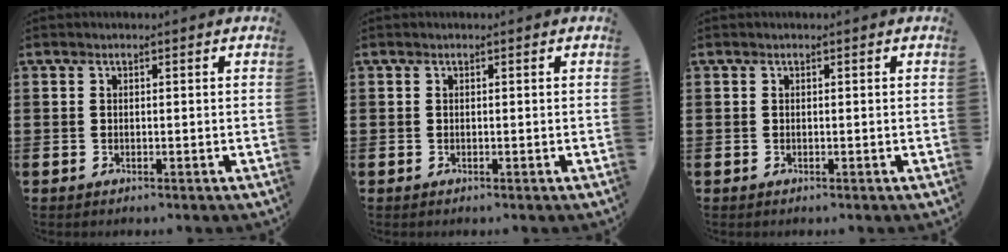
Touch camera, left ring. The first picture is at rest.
{"total": 0.0}
{"total": 0.0}